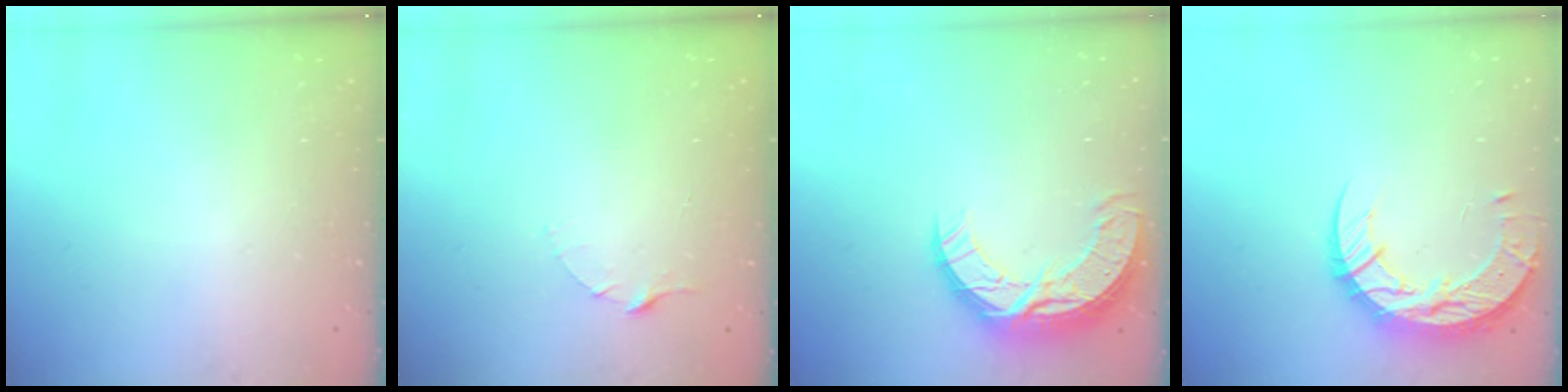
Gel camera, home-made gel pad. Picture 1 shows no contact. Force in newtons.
{"total": 2.5, "press": 2.5, "slide": 0.3}
{"total": 15.1, "press": 15.1, "slide": 1.1}
{"total": 13.5, "press": 13.5, "slide": 1.0}